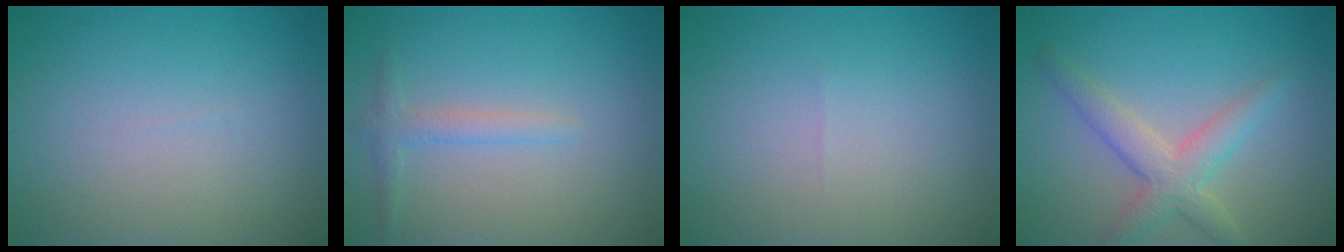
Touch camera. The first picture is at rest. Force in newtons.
{"total": 1.6, "press": 1.6, "slide": 0.1}
{"total": 0.0}
{"total": 3.8, "press": 3.8, "slide": 0.2}